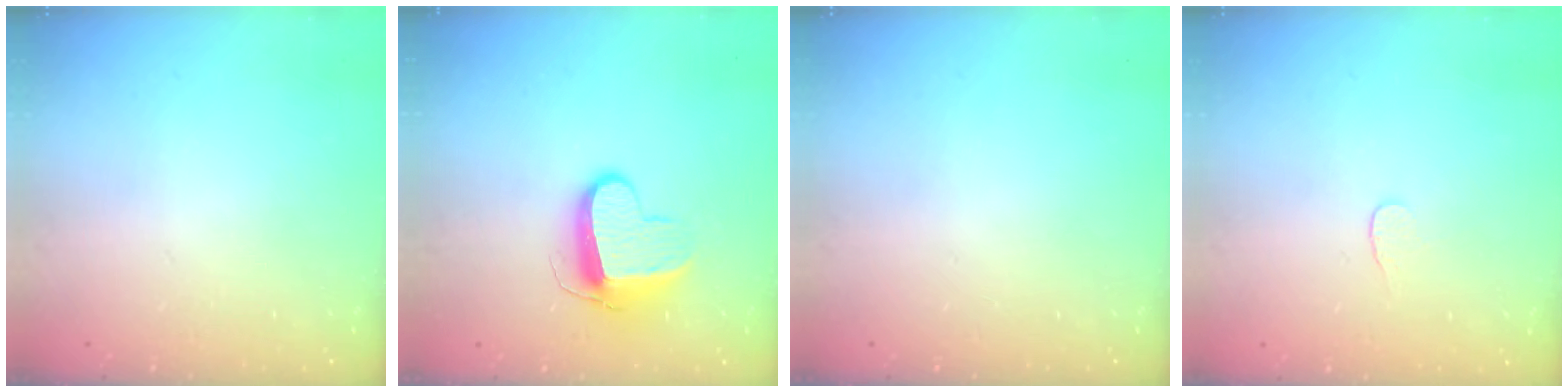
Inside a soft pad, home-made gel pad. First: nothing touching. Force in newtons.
{"total": 10.9, "press": 10.8, "slide": 0.6}
{"total": 0.0}
{"total": 3.3, "press": 3.3, "slide": 0.4}